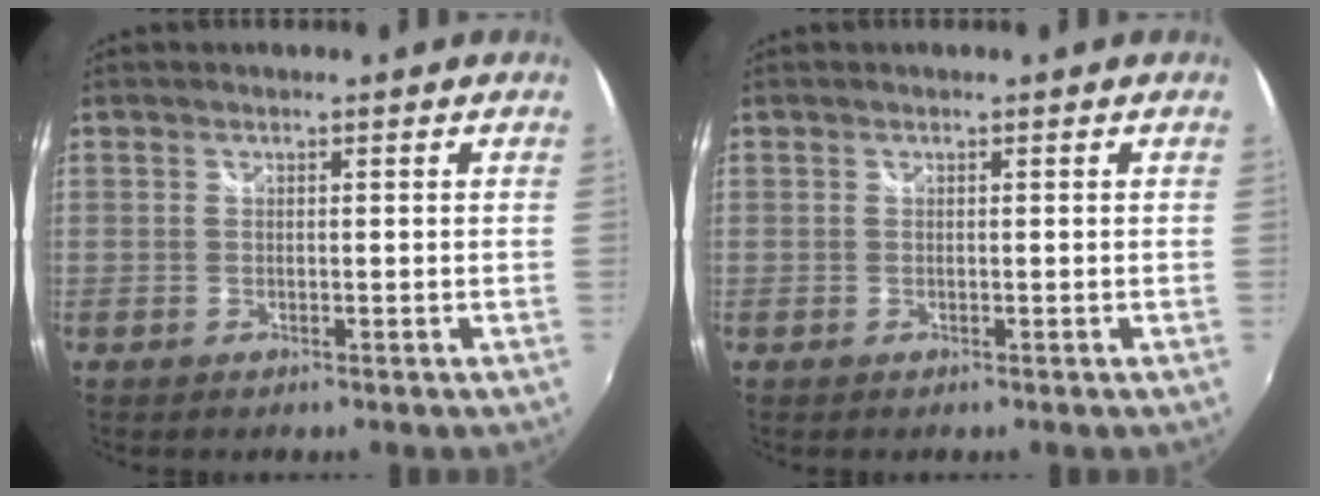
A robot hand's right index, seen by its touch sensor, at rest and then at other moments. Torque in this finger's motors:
{"motor_torque": [0.04, 0.06, -0.04, -0.01]}